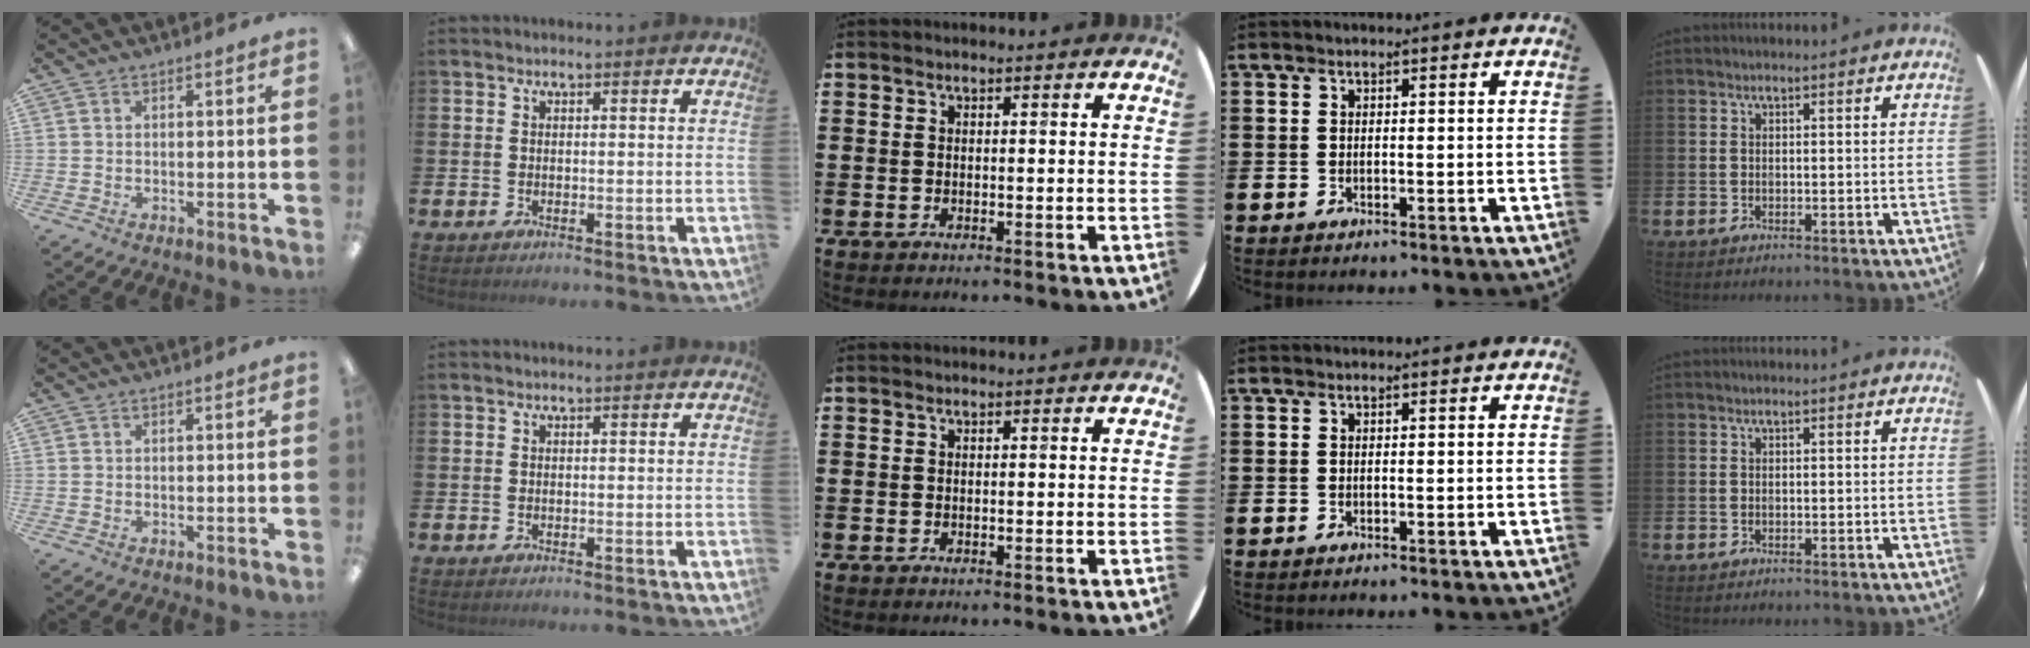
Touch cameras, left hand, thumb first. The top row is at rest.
{}